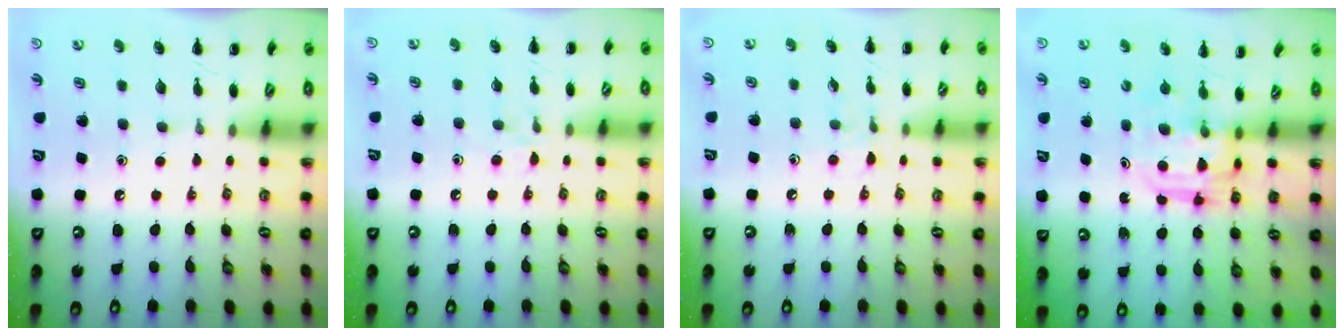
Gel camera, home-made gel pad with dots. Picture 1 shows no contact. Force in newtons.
{"total": 6.0, "press": 5.6, "slide": 2.1}
{"total": 5.9, "press": 5.5, "slide": 2.2}
{"total": 3.0, "press": 3.0, "slide": 0.2}